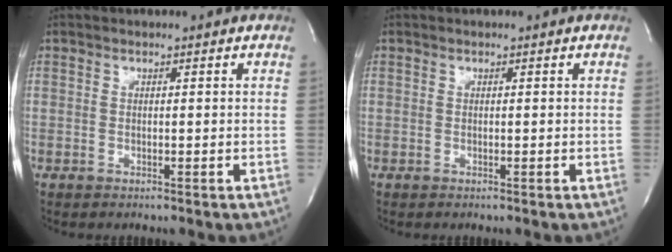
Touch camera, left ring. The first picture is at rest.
{"total": 0.0}